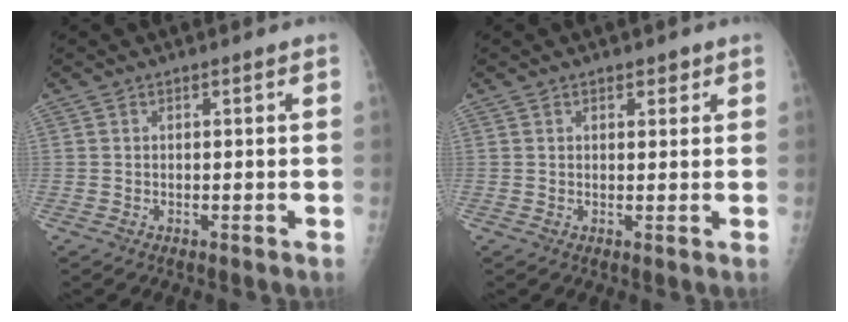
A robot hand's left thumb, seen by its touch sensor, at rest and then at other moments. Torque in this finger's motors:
{"motor_torque": [-0.17, -0.06, 0.01, -0.04, -0.03]}